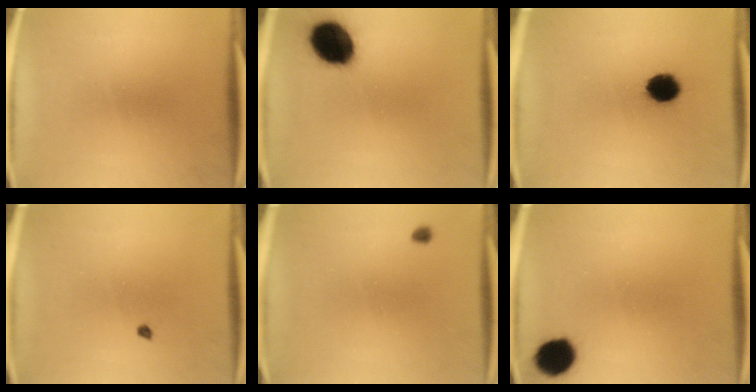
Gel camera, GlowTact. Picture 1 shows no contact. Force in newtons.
{"total": 13.9}
{"total": 7.5}
{"total": 0.6}
{"total": 0.9}
{"total": 9.2}